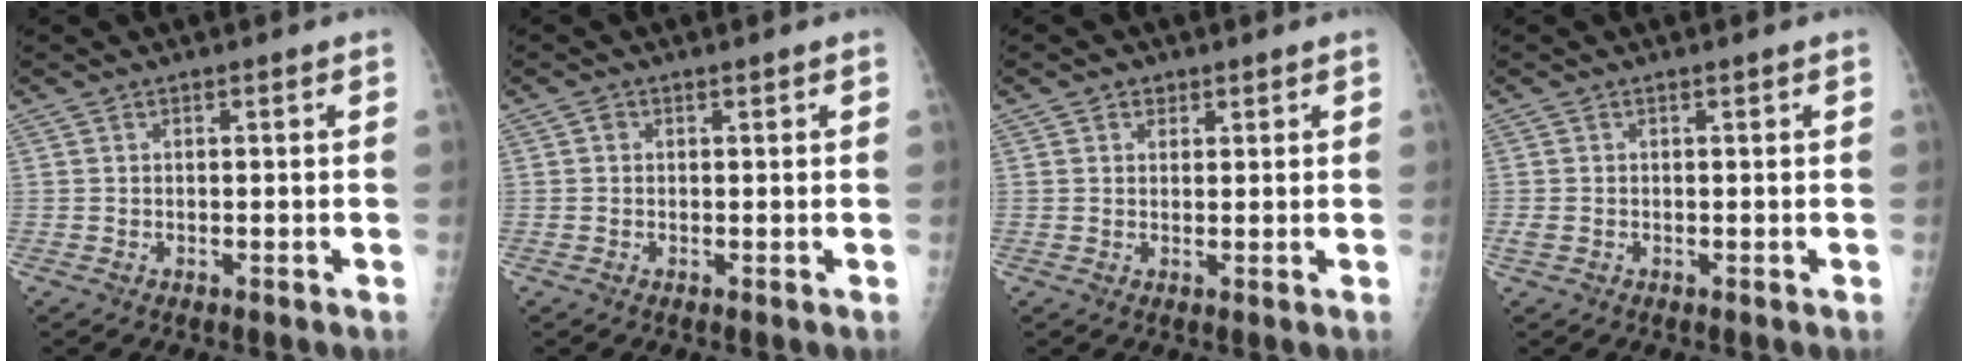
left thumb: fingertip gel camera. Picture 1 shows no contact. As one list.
[{"total": 0.9, "force": [0.3, 0.7, 0.5], "torque": [0.001, 0.001, 0.003]}, {"total": 1.9, "force": [1.0, 1.5, 0.3], "torque": [0.012, -0.004, 0.009]}, {"total": 1.5, "force": [0.1, 0.9, 1.1], "torque": [-0.025, 0.006, 0.005]}]